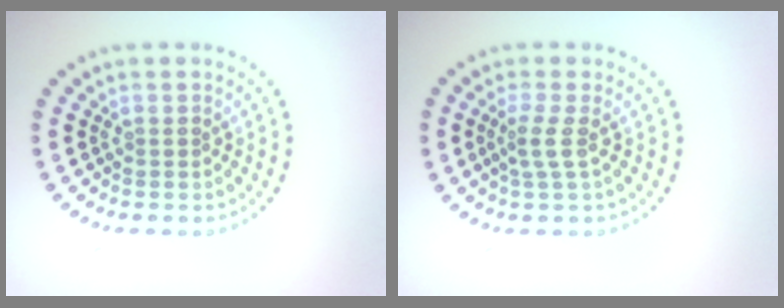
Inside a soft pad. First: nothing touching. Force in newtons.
{"total": 1.7, "press": 1.3, "slide": 1.1}